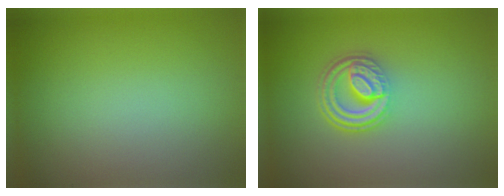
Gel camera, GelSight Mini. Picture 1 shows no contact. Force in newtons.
{"total": 4.3, "press": 3.1, "slide": 3.0}